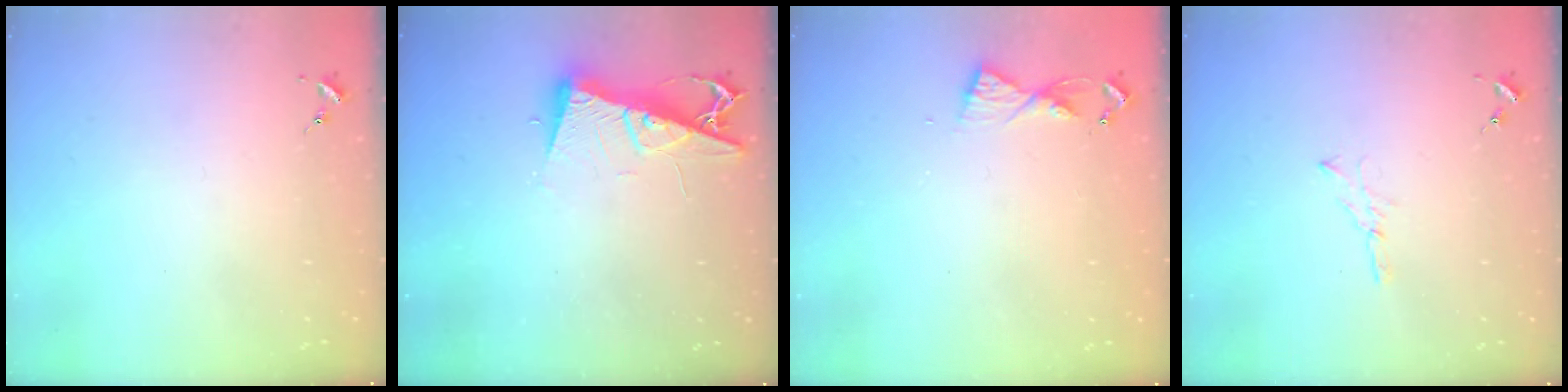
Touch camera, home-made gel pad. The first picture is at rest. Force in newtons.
{"total": 11.3, "press": 11.2, "slide": 1.1}
{"total": 5.5, "press": 5.4, "slide": 0.6}
{"total": 3.5, "press": 3.5, "slide": 0.4}